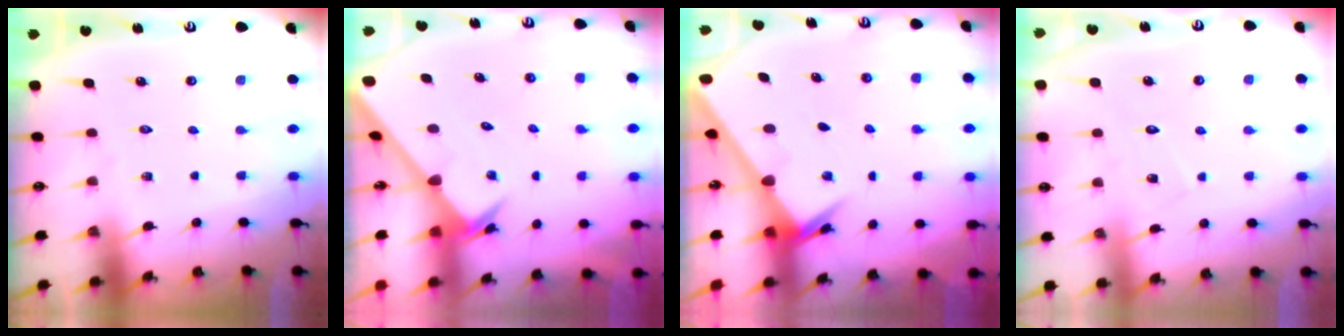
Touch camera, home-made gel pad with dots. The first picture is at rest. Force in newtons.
{"total": 2.5, "press": 2.5, "slide": 0.2}
{"total": 2.3, "press": 2.3, "slide": 0.3}
{"total": 6.8, "press": 6.8, "slide": 0.4}